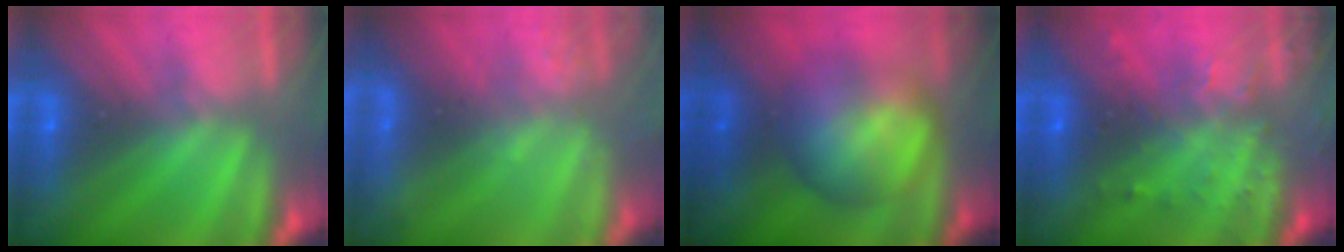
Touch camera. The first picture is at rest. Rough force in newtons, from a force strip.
{"total": 2.3}
{"total": 7.8}
{"total": 4.7}